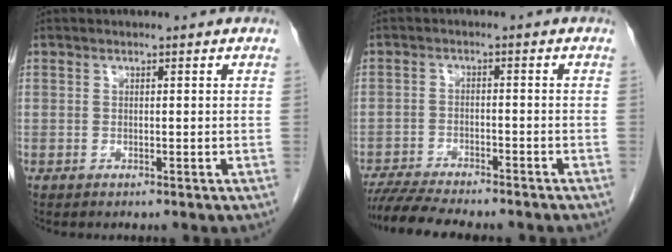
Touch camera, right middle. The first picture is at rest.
{"total": 10.5, "force": [-9.3, 1.2, 4.6], "torque": [-0.069, -0.009, -0.142]}